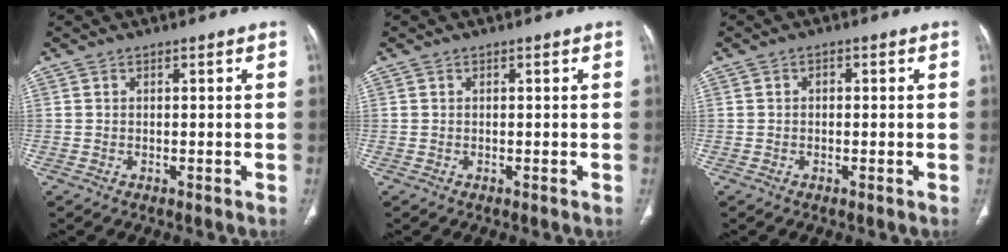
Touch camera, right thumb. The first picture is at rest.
{"total": 0.0}
{"total": 1.0, "force": [0.1, 0.8, 0.6], "torque": [-0.007, 0.005, -0.001]}